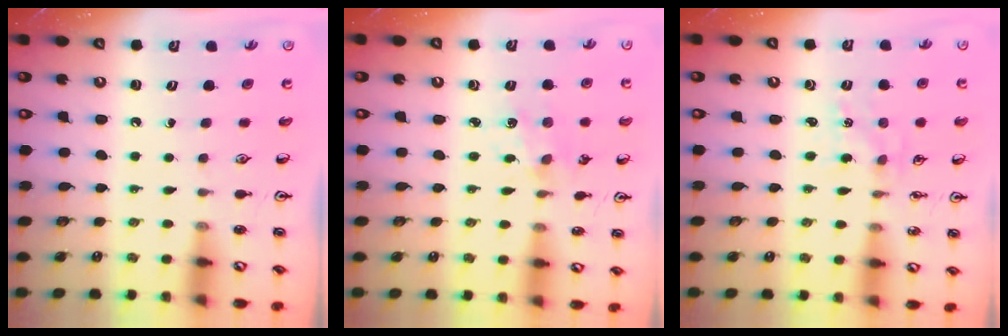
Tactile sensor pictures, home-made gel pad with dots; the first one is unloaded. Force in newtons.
{"total": 2.1, "press": 2.1, "slide": 0.4}
{"total": 1.6, "press": 1.5, "slide": 0.2}